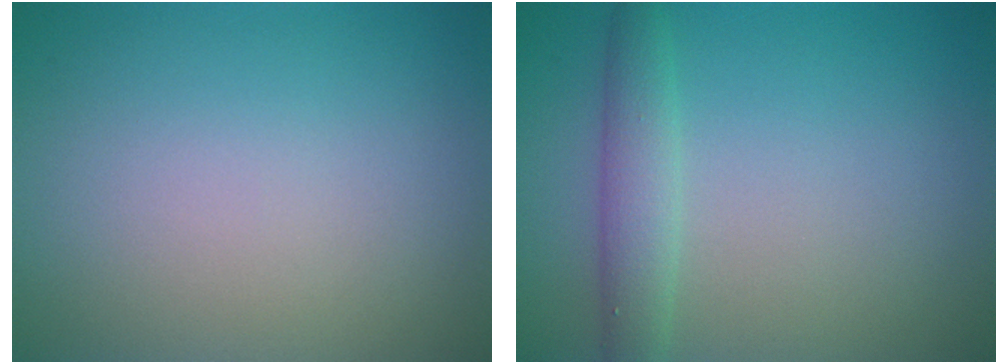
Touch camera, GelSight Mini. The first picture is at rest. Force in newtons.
{"total": 2.6, "press": 2.6, "slide": 0.0}